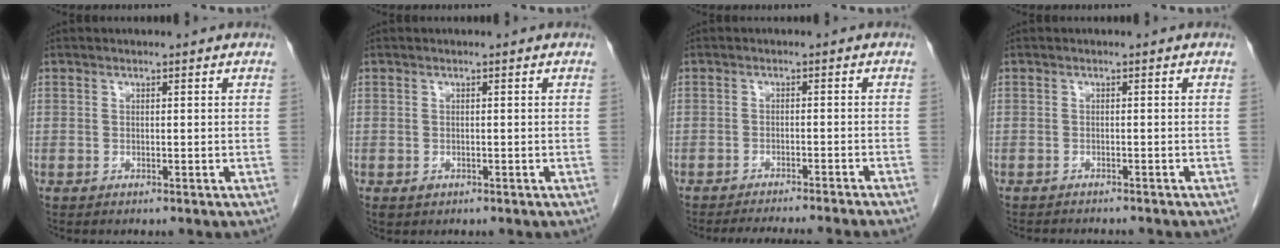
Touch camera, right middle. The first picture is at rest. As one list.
[{"total": 1.0, "force": [-0.4, 0.8, 0.4], "torque": [-0.007, 0.002, 0.000]}, {"total": 9.9, "force": [-9.0, -0.8, 4.0], "torque": [-0.033, -0.014, -0.119]}, {"total": 5.2, "force": [-4.8, 1.1, 1.8], "torque": [-0.020, -0.004, -0.062]}]